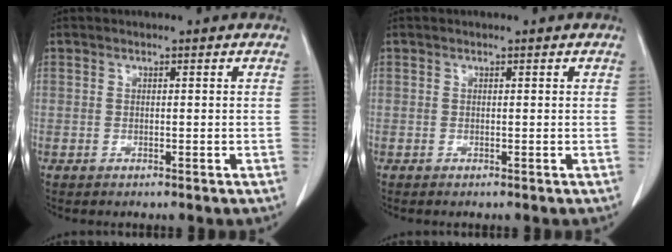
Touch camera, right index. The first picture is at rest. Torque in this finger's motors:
{"motor_torque": [-0.02, 0.03, 0.02, 0.01]}